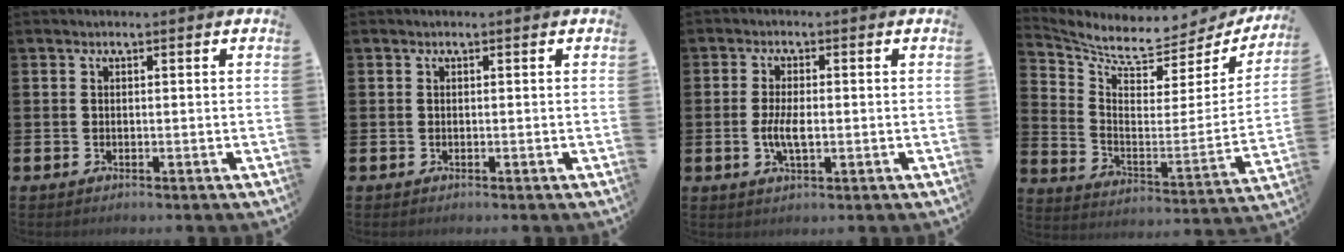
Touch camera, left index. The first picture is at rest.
{"total": 0.0}
{"total": 3.9, "force": [-0.7, 1.5, 3.5], "torque": [-0.068, 0.000, -0.017]}
{"total": 6.7, "force": [6.0, 2.2, 2.2], "torque": [-0.074, -0.059, 0.098]}